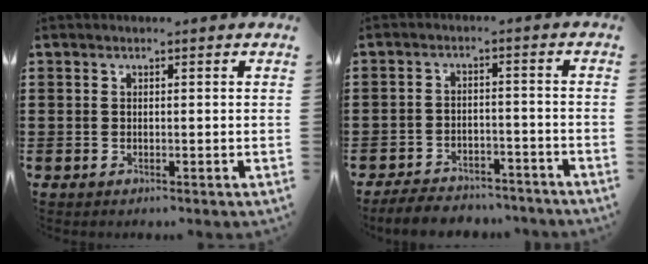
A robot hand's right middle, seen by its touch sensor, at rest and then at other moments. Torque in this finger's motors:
{"motor_torque": [1.75, -0.39, 0.11, 0.03]}